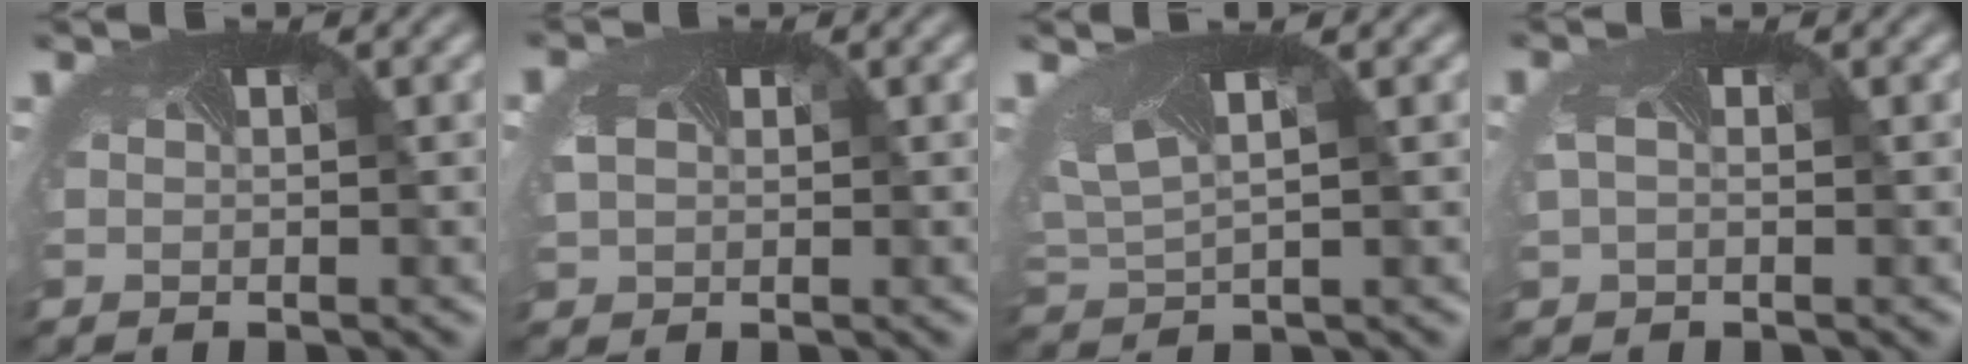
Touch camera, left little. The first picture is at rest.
{"total": 1.5, "force": [0.0, 1.4, 0.6], "torque": [-0.036, -0.014, 0.012]}
{"total": 3.9, "force": [1.7, 1.9, 3.0], "torque": [-0.071, 0.007, 0.049]}
{"total": 1.2, "force": [-0.2, 0.9, 0.8], "torque": [-0.036, -0.002, 0.014]}